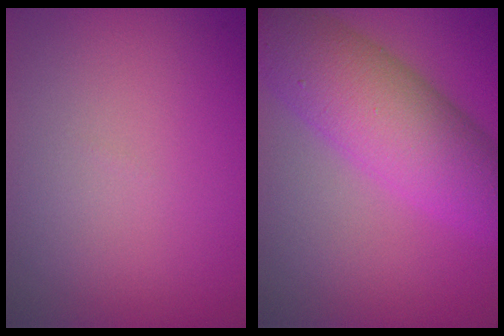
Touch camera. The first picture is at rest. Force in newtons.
{"total": 8.5, "press": 8.5, "slide": 0.2}